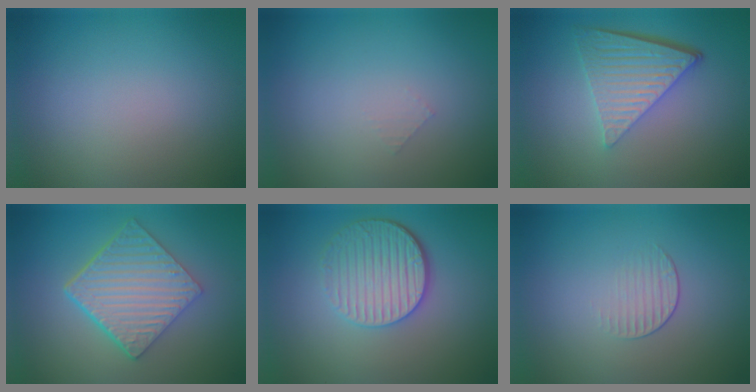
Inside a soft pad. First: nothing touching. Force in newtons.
{"total": 0.5, "press": 0.5, "slide": 0.1}
{"total": 6.4, "press": 4.3, "slide": 4.7}
{"total": 6.6, "press": 4.7, "slide": 4.6}
{"total": 4.8, "press": 3.9, "slide": 2.8}
{"total": 1.2, "press": 0.4, "slide": 1.2}